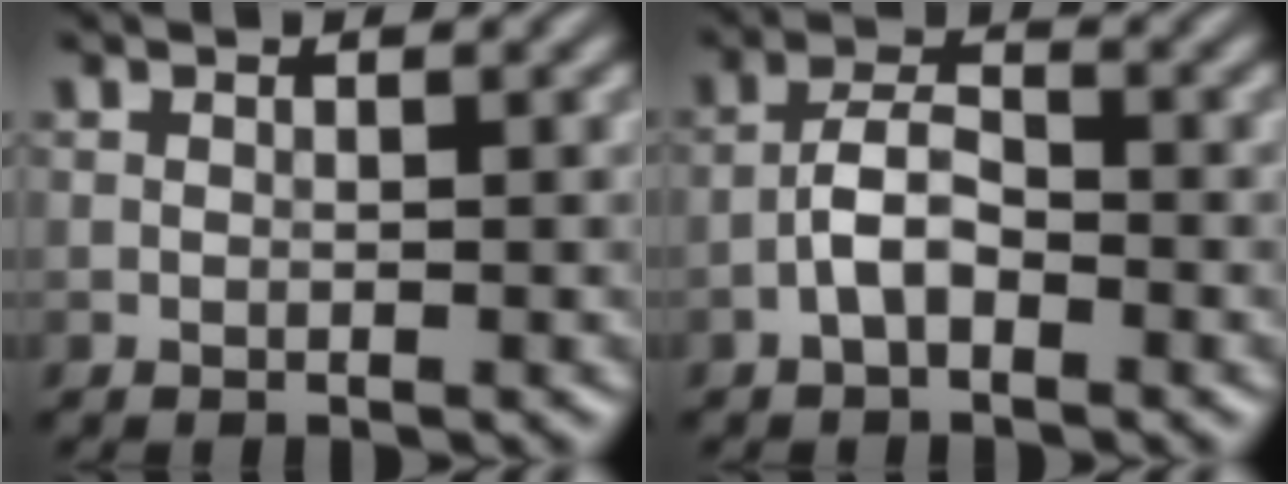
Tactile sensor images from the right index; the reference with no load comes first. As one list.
[{"total": 3.0, "force": [-1.5, 1.3, 2.2], "torque": [-0.041, 0.011, -0.035]}]